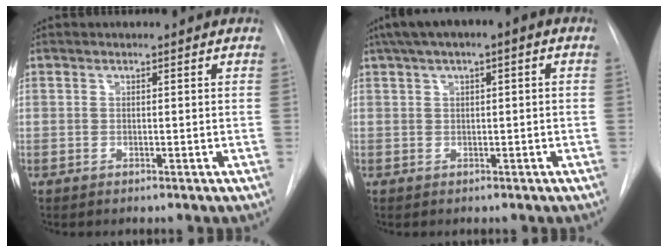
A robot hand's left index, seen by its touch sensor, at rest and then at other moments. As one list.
[{"total": 5.6, "force": [2.2, 1.9, 4.7], "torque": [-0.084, 0.035, 0.030]}]